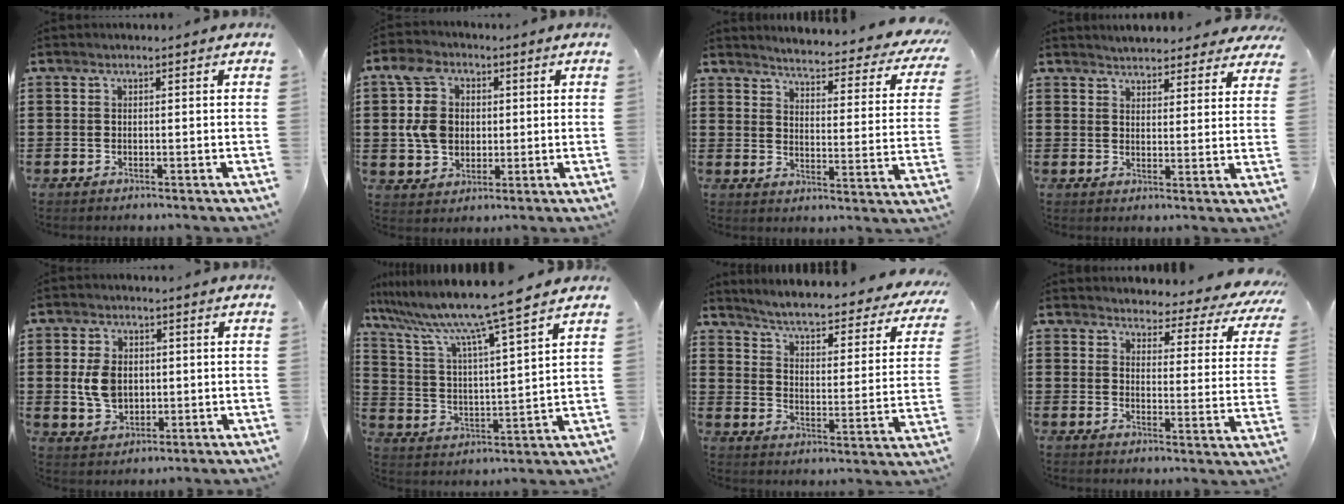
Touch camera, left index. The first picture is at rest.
{"total": 8.9, "force": [1.3, 7.3, 4.9], "torque": [-0.141, 0.016, 0.022]}
{"total": 3.7, "force": [3.5, -0.3, 1.2], "torque": [-0.036, -0.038, 0.050]}
{"total": 4.0, "force": [3.9, 0.6, 0.4], "torque": [-0.021, -0.010, 0.074]}
{"total": 6.0, "force": [0.3, 4.2, 4.2], "torque": [-0.110, 0.005, 0.000]}
{"total": 9.9, "force": [8.4, -0.9, 5.2], "torque": [-0.137, -0.057, 0.134]}
{"total": 4.4, "force": [3.8, -0.3, 2.1], "torque": [-0.061, -0.040, 0.054]}
{"total": 3.5, "force": [3.3, 0.9, 0.6], "torque": [-0.027, -0.030, 0.051]}